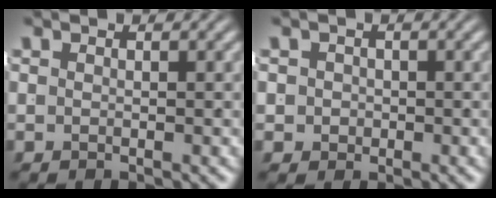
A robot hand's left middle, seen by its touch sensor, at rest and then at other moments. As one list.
[{"total": 2.9, "force": [-0.6, 2.7, 0.7], "torque": [-0.027, -0.012, -0.008]}]